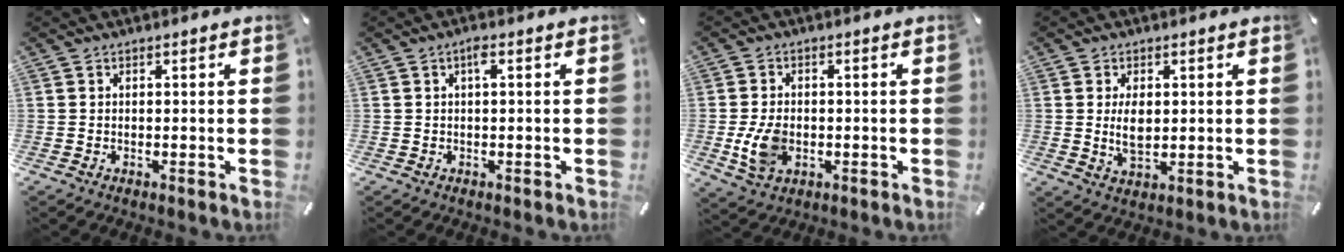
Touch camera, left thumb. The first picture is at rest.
{"total": 2.0, "force": [0.3, 0.4, 1.9], "torque": [-0.038, 0.004, 0.003]}
{"total": 7.7, "force": [-1.4, 5.4, 5.3], "torque": [-0.110, 0.000, -0.024]}
{"total": 5.6, "force": [0.8, 3.2, 4.6], "torque": [-0.098, -0.012, 0.006]}